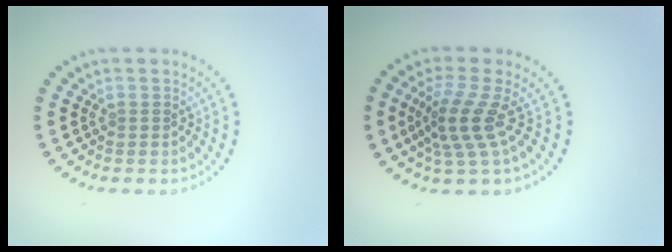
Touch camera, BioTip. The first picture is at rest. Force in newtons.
{"total": 3.7, "press": 2.7, "slide": 2.6}